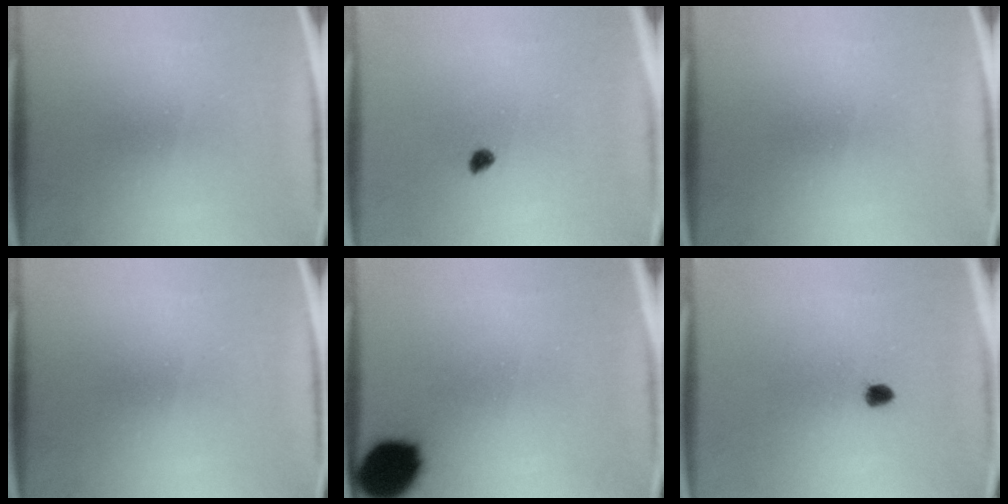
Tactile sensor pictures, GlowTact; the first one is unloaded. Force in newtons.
{"total": 1.3}
{"total": 0.0}
{"total": 0.0}
{"total": 14.7}
{"total": 1.5}